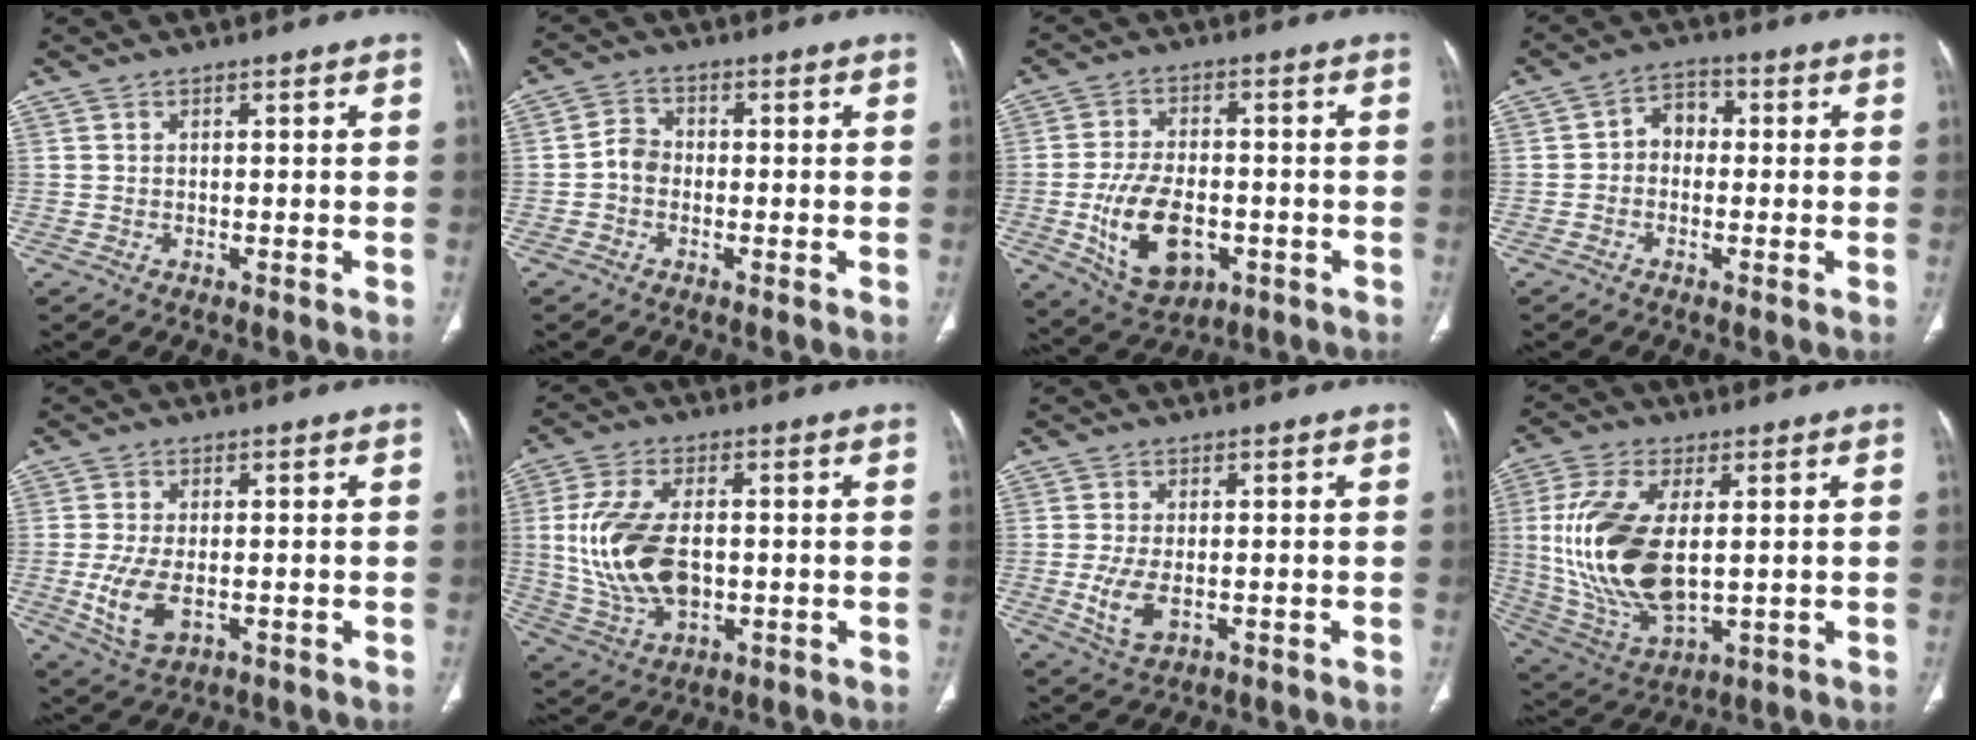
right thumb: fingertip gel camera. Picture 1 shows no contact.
{"total": 3.5, "force": [-0.9, 2.8, 1.8], "torque": [-0.023, 0.013, -0.026]}
{"total": 12.8, "force": [-3.4, 7.7, 9.7], "torque": [-0.164, 0.008, -0.044]}
{"total": 4.7, "force": [-0.3, 3.7, 2.8], "torque": [-0.024, 0.020, -0.019]}
{"total": 7.5, "force": [-1.5, 4.0, 6.2], "torque": [-0.131, -0.010, -0.021]}
{"total": 15.1, "force": [0.0, 8.8, 12.3], "torque": [-0.245, -0.004, 0.011]}
{"total": 5.6, "force": [-1.1, 2.9, 4.6], "torque": [-0.101, -0.010, -0.015]}
{"total": 19.6, "force": [1.4, 10.0, 16.8], "torque": [-0.352, -0.018, 0.039]}